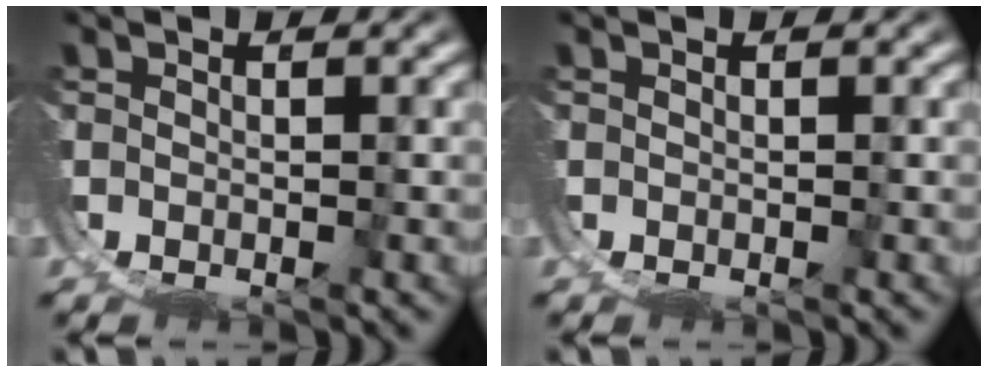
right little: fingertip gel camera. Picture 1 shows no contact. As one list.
[{"total": 0.0}]